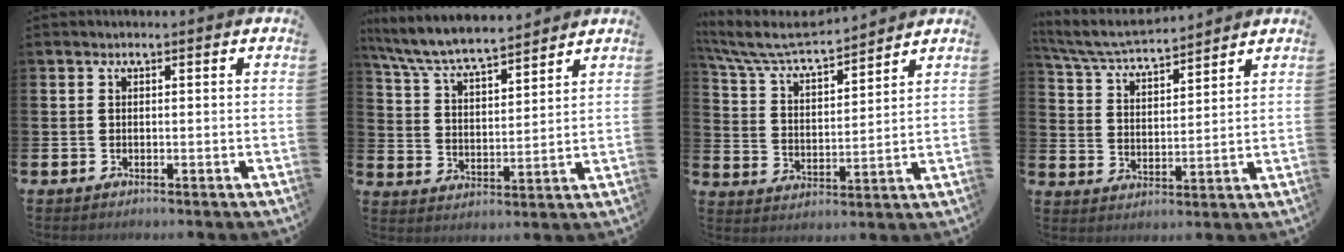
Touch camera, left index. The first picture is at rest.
{"total": 7.1, "force": [6.7, 0.8, 2.0], "torque": [-0.069, -0.043, 0.118]}
{"total": 7.3, "force": [6.8, 1.2, 2.4], "torque": [-0.083, -0.046, 0.118]}
{"total": 5.7, "force": [5.5, 0.6, 1.3], "torque": [-0.054, -0.034, 0.096]}